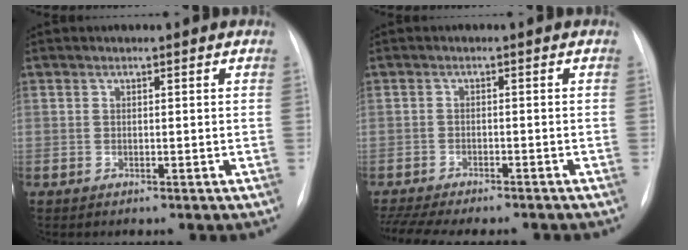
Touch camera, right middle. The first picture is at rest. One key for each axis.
{"total": 12.8, "fx": -11.2, "fy": 2.7, "fz": 5.6, "tx": -0.104, "ty": -0.006, "tz": -0.152}